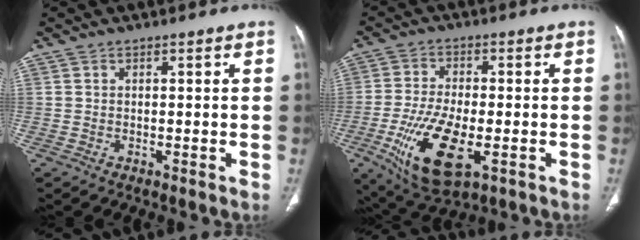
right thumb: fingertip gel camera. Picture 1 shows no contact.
{"total": 14.2, "force": [-4.7, 6.1, 12.0], "torque": [-0.232, -0.007, -0.075]}